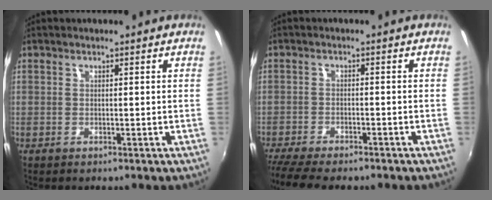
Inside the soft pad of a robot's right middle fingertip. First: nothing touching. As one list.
[{"total": 10.1, "force": [-8.7, 1.8, 4.8], "torque": [-0.115, -0.036, -0.144]}]